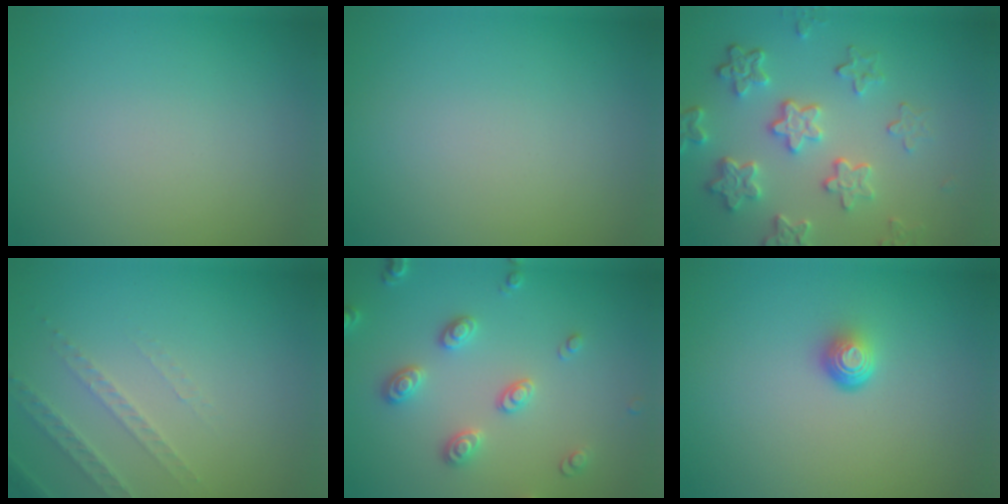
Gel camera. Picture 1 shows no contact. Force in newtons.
{"total": 0.0}
{"total": 5.7, "press": 4.3, "slide": 3.8}
{"total": 2.2, "press": 2.1, "slide": 0.7}
{"total": 2.8, "press": 2.7, "slide": 0.8}
{"total": 1.9, "press": 1.1, "slide": 1.5}